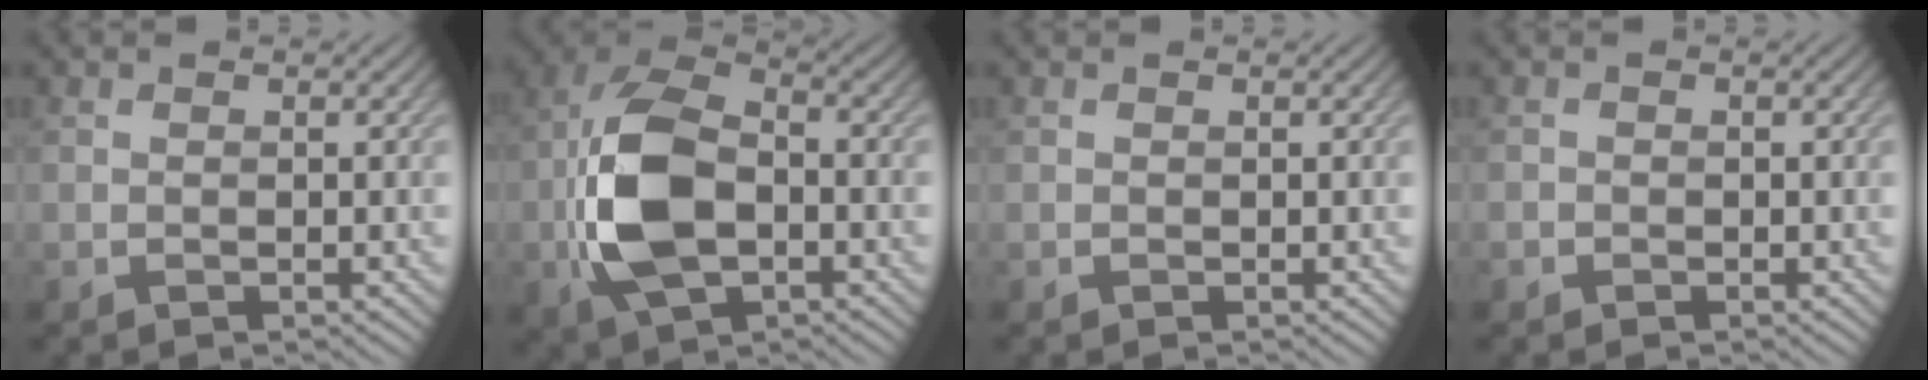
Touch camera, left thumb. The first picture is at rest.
{"total": 12.4, "force": [-2.6, 7.2, 9.7], "torque": [-0.233, -0.003, -0.060]}
{"total": 0.0}
{"total": 0.7, "force": [-0.4, 0.6, 0.0], "torque": [0.002, 0.002, -0.010]}